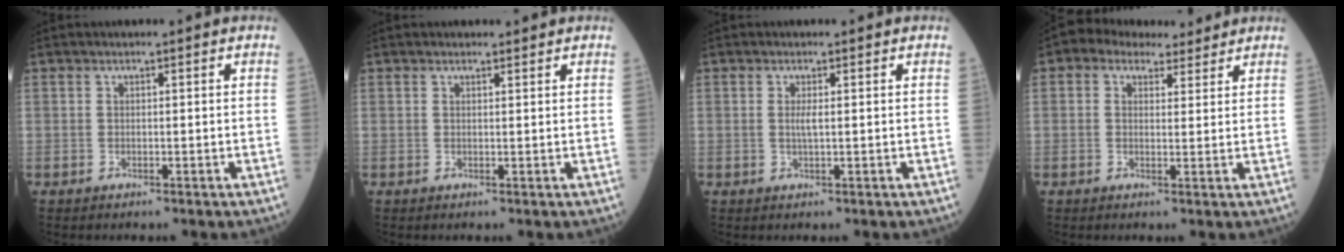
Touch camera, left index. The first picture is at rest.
{"total": 0.8, "force": [0.8, 0.2, 0.0], "torque": [-0.008, -0.002, 0.011]}
{"total": 1.4, "force": [0.2, 0.2, 1.3], "torque": [-0.032, 0.000, 0.003]}
{"total": 6.2, "force": [4.7, 3.5, 2.1], "torque": [-0.035, 0.029, 0.073]}